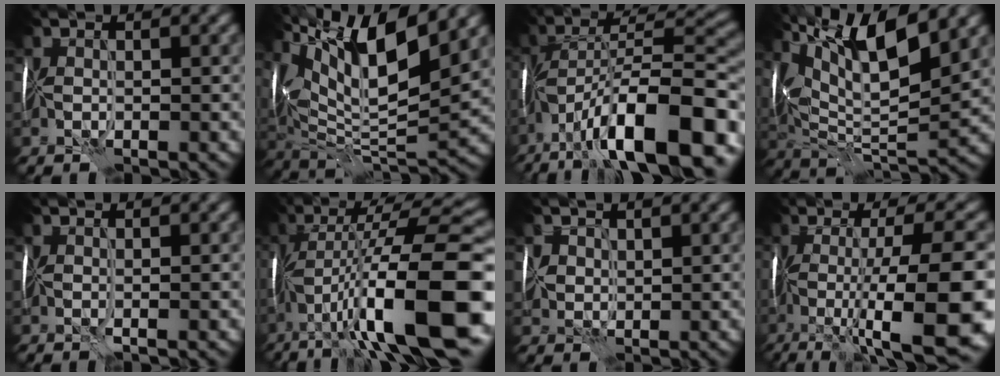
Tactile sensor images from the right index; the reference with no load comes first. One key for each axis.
{"total": 12.8, "fx": 7.5, "fy": 3.8, "fz": 9.5, "tx": -0.180, "ty": 0.021, "tz": 0.144}
{"total": 15.2, "fx": -7.5, "fy": 5.3, "fz": 12.2, "tx": -0.192, "ty": 0.027, "tz": -0.129}
{"total": 11.4, "fx": 6.9, "fy": 3.4, "fz": 8.4, "tx": -0.152, "ty": 0.012, "tz": 0.126}
{"total": 0.8, "fx": 0.2, "fy": 0.1, "fz": 0.8, "tx": -0.010, "ty": -0.002, "tz": 0.005}
{"total": 14.6, "fx": -4.1, "fy": 4.0, "fz": 13.4, "tx": -0.231, "ty": 0.025, "tz": -0.059}
{"total": 2.1, "fx": 1.3, "fy": 1.6, "fz": 0.3, "tx": -0.012, "ty": 0.012, "tz": 0.022}
{"total": 14.7, "fx": -3.5, "fy": 3.5, "fz": 13.9, "tx": -0.217, "ty": 0.004, "tz": -0.044}